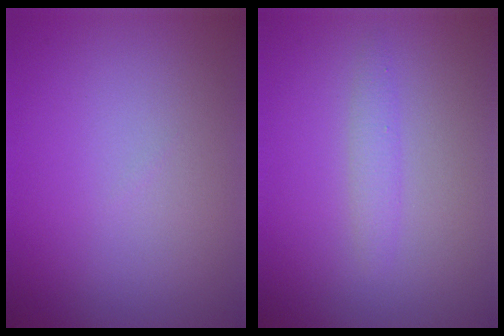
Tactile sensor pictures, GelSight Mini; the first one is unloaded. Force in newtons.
{"total": 1.3, "press": 1.3, "slide": 0.0}